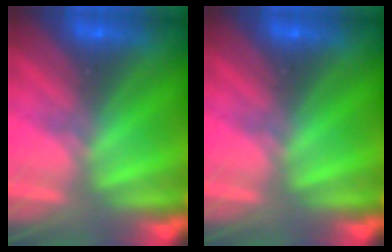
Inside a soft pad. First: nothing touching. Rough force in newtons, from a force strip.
{"total": 0.0}